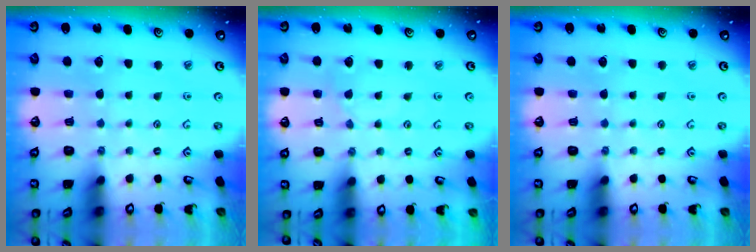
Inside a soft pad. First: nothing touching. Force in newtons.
{"total": 1.8, "press": 1.7, "slide": 0.4}
{"total": 0.0}